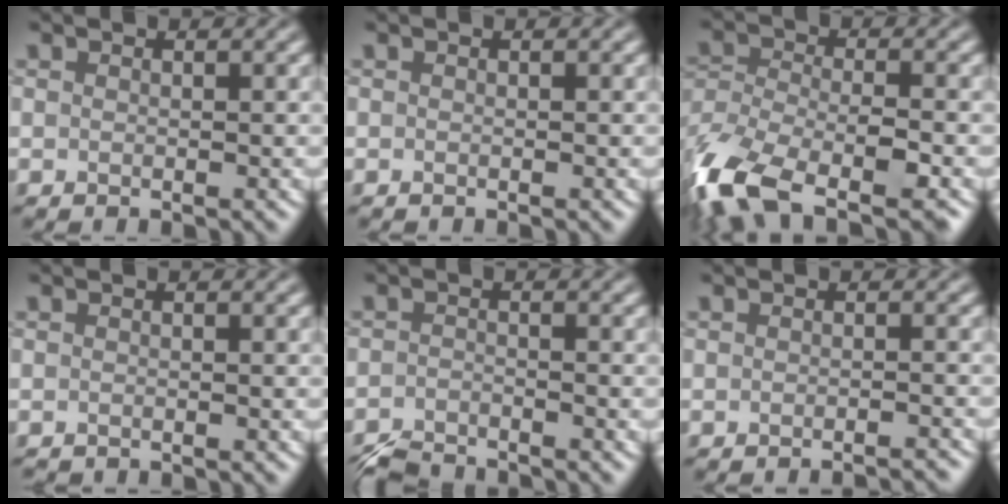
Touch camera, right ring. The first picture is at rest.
{"total": 0.0}
{"total": 14.0, "force": [-9.6, 5.8, 8.3], "torque": [-0.180, -0.022, -0.163]}
{"total": 0.5, "force": [-0.5, -0.1, 0.0], "torque": [0.000, -0.001, -0.012]}
{"total": 3.4, "force": [-3.3, 0.3, 0.5], "torque": [-0.015, -0.007, -0.071]}
{"total": 2.2, "force": [-2.1, -0.2, 0.5], "torque": [-0.007, 0.006, -0.026]}